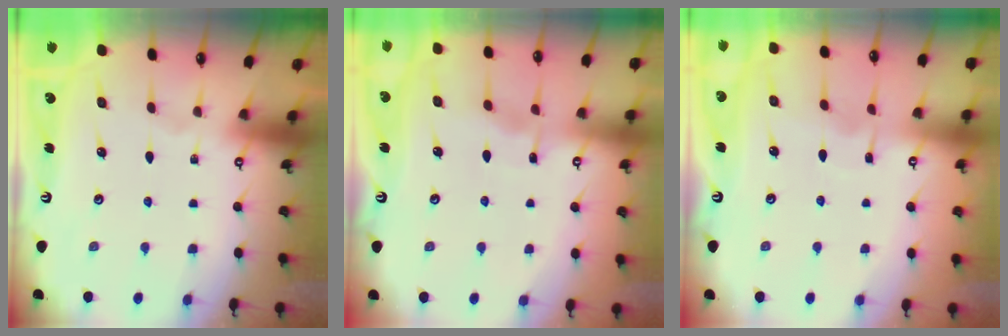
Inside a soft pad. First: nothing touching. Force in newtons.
{"total": 4.3, "press": 4.2, "slide": 0.3}
{"total": 4.1, "press": 4.1, "slide": 0.4}